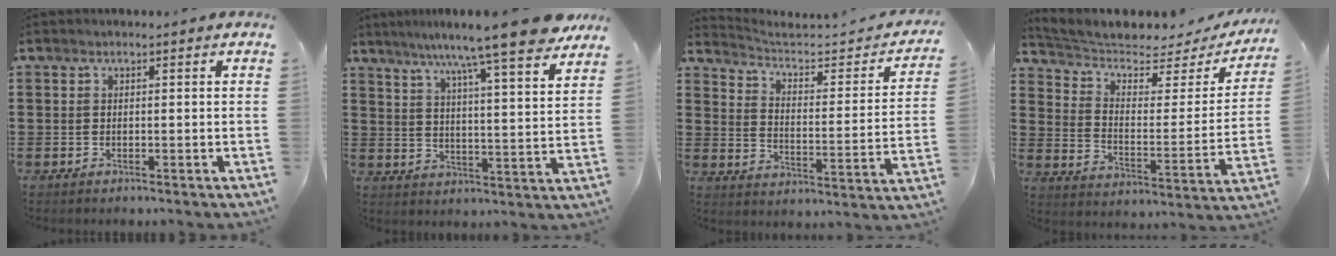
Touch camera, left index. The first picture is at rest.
{"total": 11.3, "force": [9.4, -0.5, 6.2], "torque": [-0.126, -0.054, 0.151]}
{"total": 3.7, "force": [3.3, 0.9, 1.4], "torque": [-0.041, -0.028, 0.046]}
{"total": 4.1, "force": [3.3, 1.7, 1.7], "torque": [-0.057, -0.029, 0.051]}